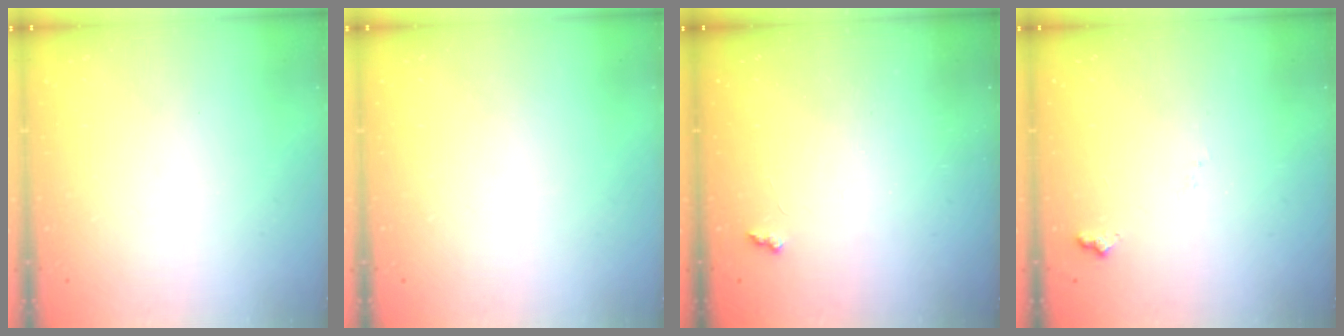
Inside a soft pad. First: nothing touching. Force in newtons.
{"total": 0.0}
{"total": 2.1, "press": 2.1, "slide": 0.5}
{"total": 6.4, "press": 6.4, "slide": 0.7}